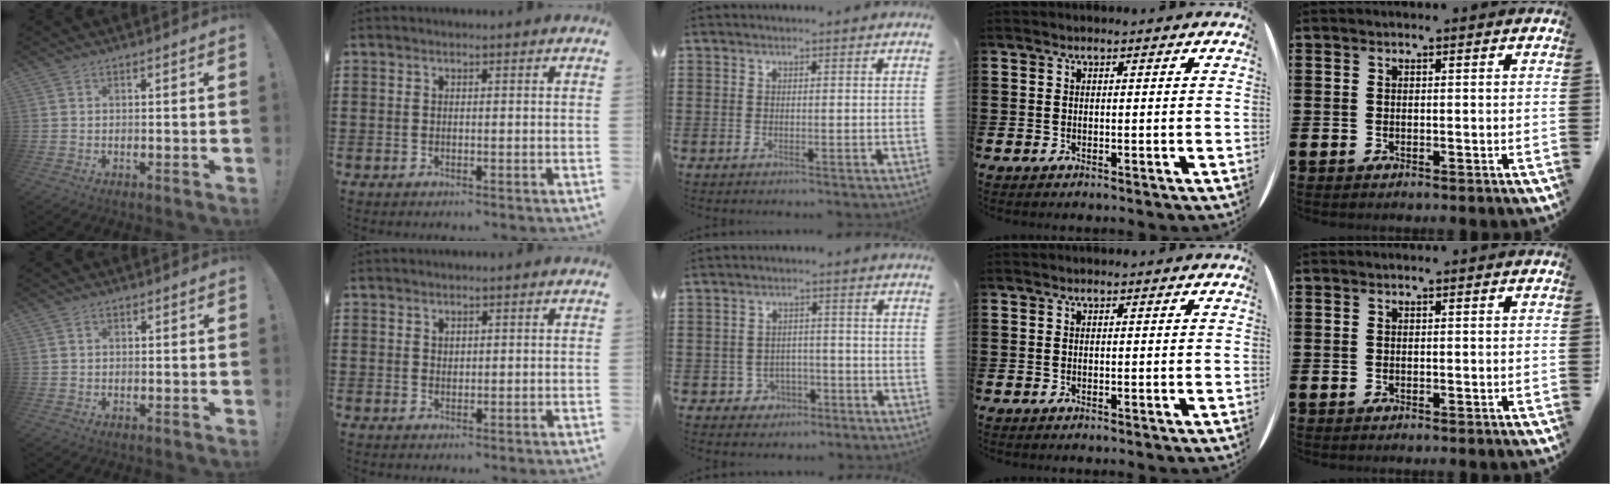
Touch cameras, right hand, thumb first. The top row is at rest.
{"thumb": {"total": 0.7, "force": [0.0, 0.7, 0.2], "torque": [-0.003, 0.002, 0.001]}, "index": {"total": 1.0, "force": [0.7, 0.6, 0.2], "torque": [-0.006, 0.001, 0.014]}, "middle": {"total": 2.8, "force": [-2.0, 2.0, 0.5], "torque": [-0.019, 0.005, -0.045]}}